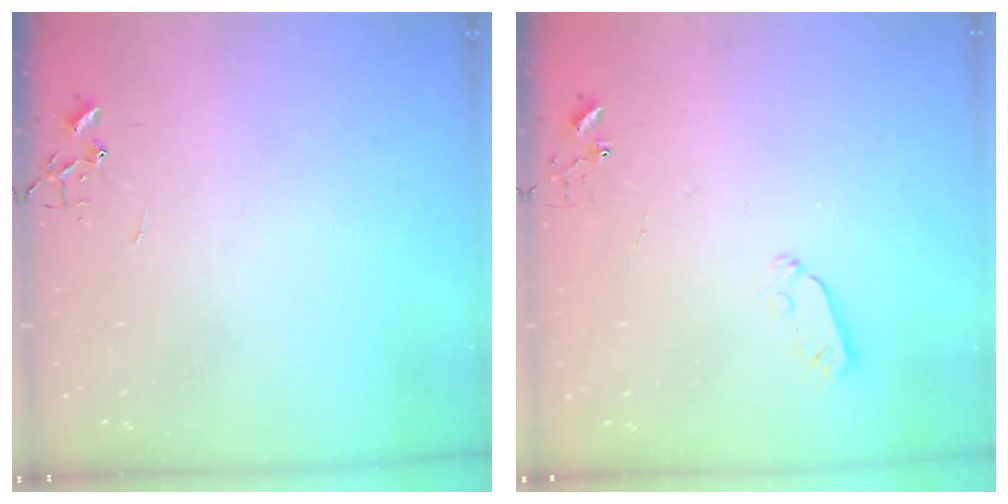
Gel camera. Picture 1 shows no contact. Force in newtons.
{"total": 3.8, "press": 3.8, "slide": 0.6}